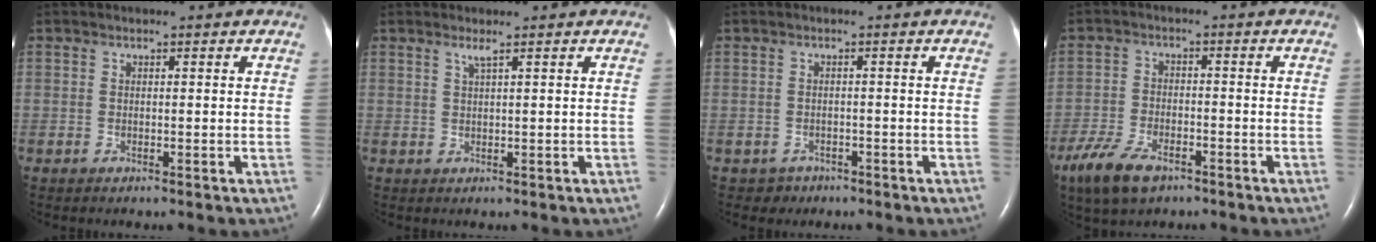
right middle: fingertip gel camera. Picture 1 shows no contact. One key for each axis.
{"total": 1.2, "fx": 0.8, "fy": -0.3, "fz": 0.9, "tx": -0.026, "ty": -0.001, "tz": 0.020}
{"total": 1.7, "fx": -1.1, "fy": 1.3, "fz": -0.2, "tx": -0.003, "ty": 0.007, "tz": -0.015}
{"total": 7.9, "fx": -5.2, "fy": 3.2, "fz": 4.9, "tx": -0.106, "ty": -0.011, "tz": -0.093}